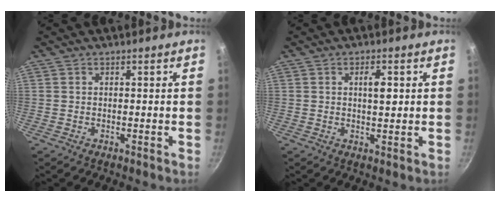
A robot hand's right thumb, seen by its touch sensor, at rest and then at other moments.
{"total": 3.9, "force": [0.8, 1.6, 3.4], "torque": [-0.046, -0.006, 0.010]}